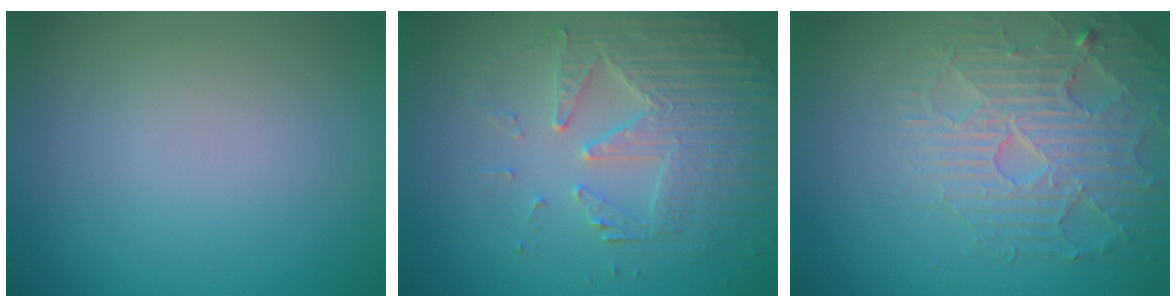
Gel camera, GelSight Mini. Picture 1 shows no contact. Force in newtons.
{"total": 4.4, "press": 4.0, "slide": 1.8}
{"total": 4.6, "press": 4.3, "slide": 1.7}